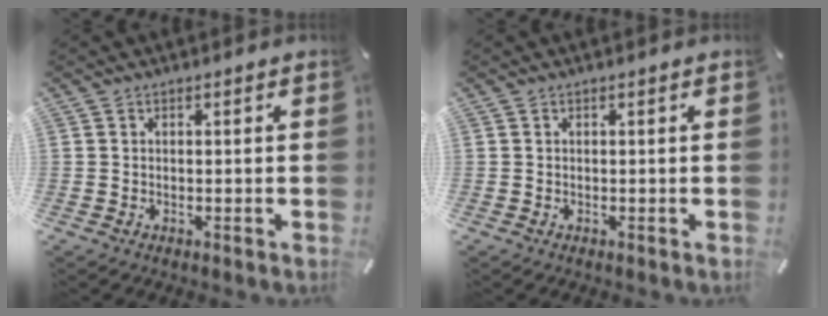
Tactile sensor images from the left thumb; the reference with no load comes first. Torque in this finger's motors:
{"motor_torque": [0.00, 0.00, -0.01, 0.01, 0.00]}